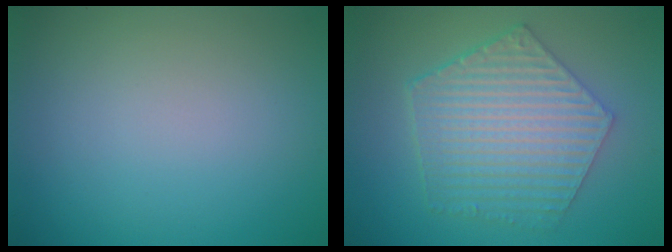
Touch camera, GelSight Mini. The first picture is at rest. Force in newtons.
{"total": 6.3, "press": 4.8, "slide": 4.1}